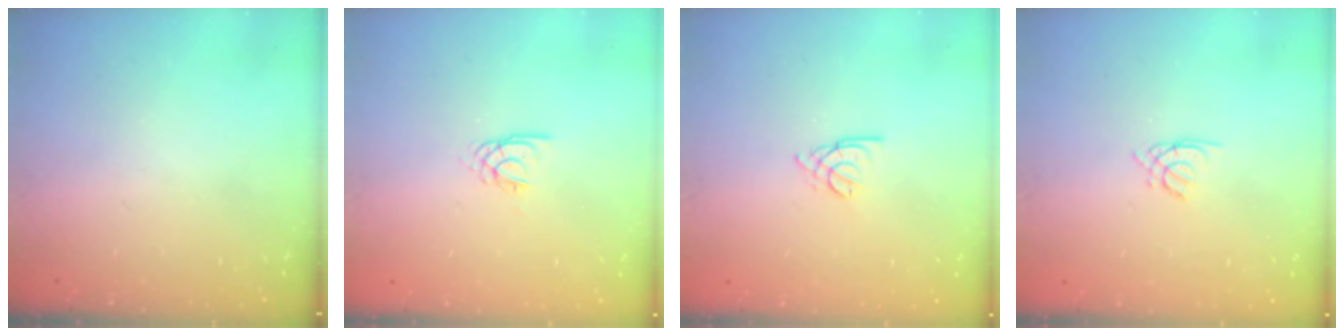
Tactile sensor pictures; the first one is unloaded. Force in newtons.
{"total": 2.2, "press": 2.2, "slide": 0.4}
{"total": 1.6, "press": 1.5, "slide": 0.5}
{"total": 1.4, "press": 1.3, "slide": 0.3}